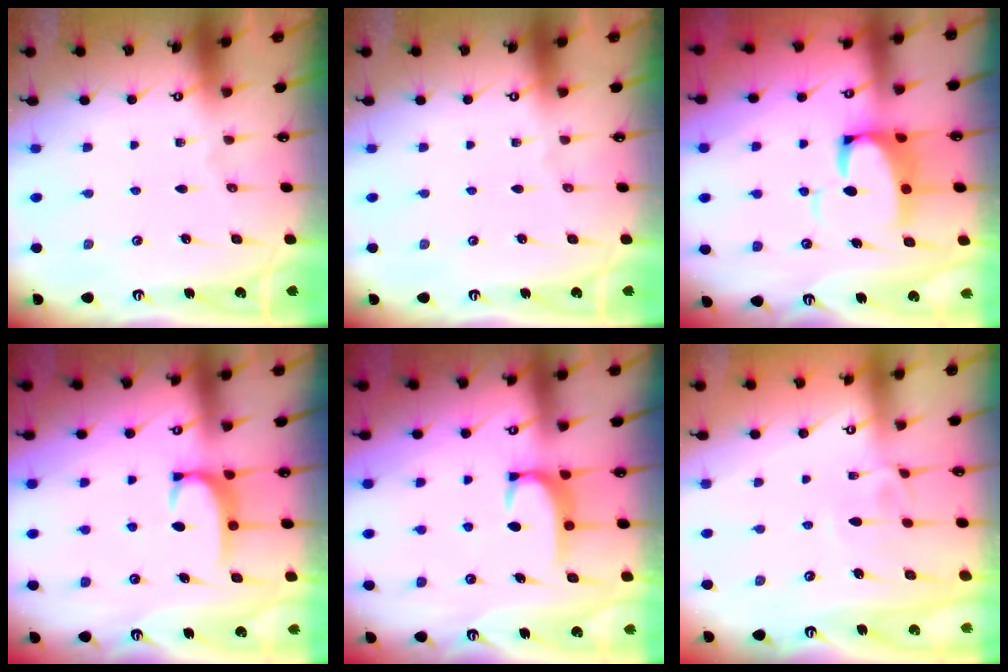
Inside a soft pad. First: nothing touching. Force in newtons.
{"total": 0.0}
{"total": 6.0, "press": 5.9, "slide": 1.2}
{"total": 2.7, "press": 2.7, "slide": 0.4}
{"total": 2.8, "press": 2.8, "slide": 0.5}
{"total": 1.3, "press": 1.0, "slide": 0.8}